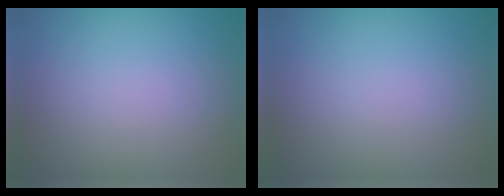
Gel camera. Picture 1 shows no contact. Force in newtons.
{"total": 0.0}